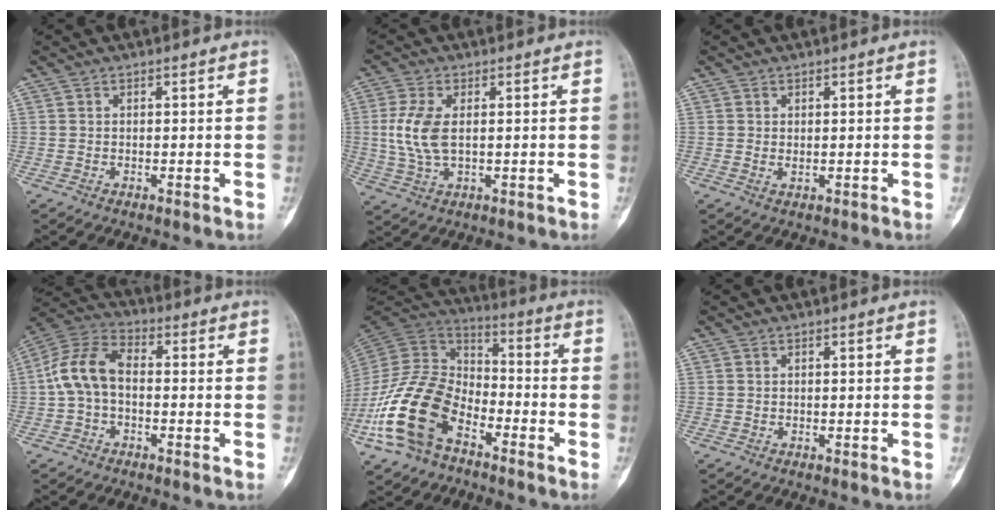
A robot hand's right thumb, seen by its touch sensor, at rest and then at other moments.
{"total": 7.5, "force": [0.6, 3.9, 6.4], "torque": [-0.155, -0.002, 0.014]}
{"total": 0.9, "force": [0.1, 0.5, 0.7], "torque": [-0.013, -0.001, 0.005]}
{"total": 9.6, "force": [-0.8, 5.9, 7.5], "torque": [-0.152, 0.031, -0.029]}
{"total": 18.8, "force": [-9.0, 11.4, 11.9], "torque": [-0.227, 0.063, -0.181]}
{"total": 0.0}